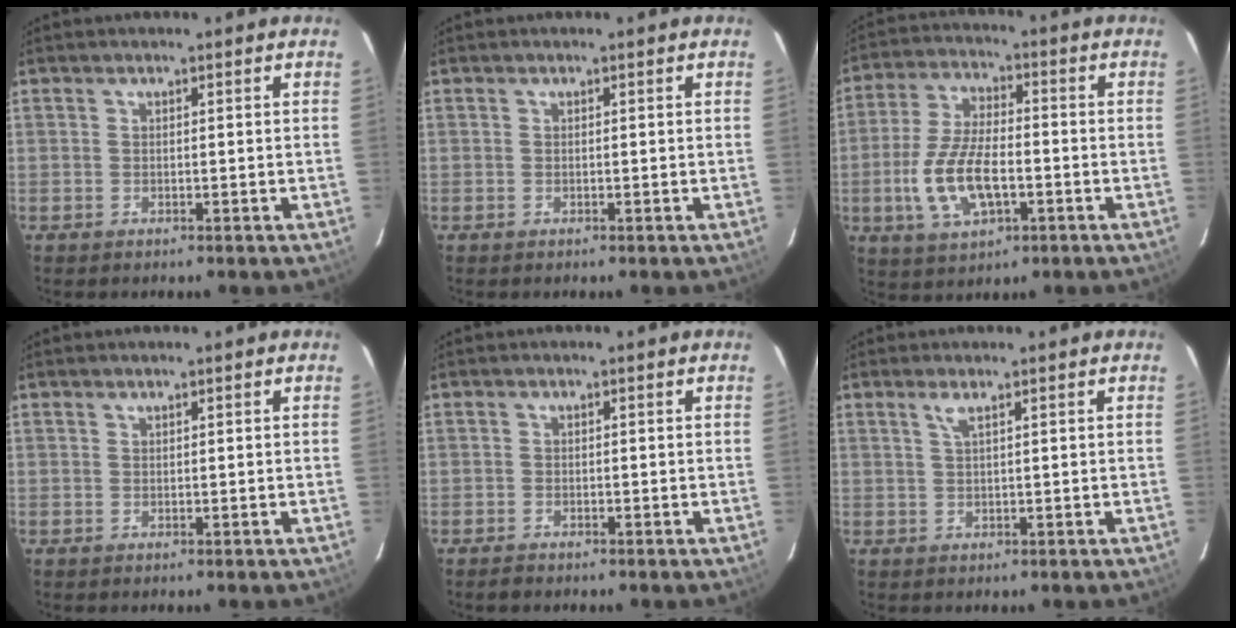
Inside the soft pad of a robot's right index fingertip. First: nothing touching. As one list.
[{"total": 0.0}, {"total": 12.7, "force": [-3.4, 6.0, 10.7], "torque": [-0.227, -0.001, -0.058]}, {"total": 0.0}, {"total": 1.4, "force": [-1.2, 0.6, 0.2], "torque": [-0.009, 0.000, -0.023]}, {"total": 1.5, "force": [0.8, -0.1, 1.2], "torque": [-0.025, 0.002, 0.017]}]